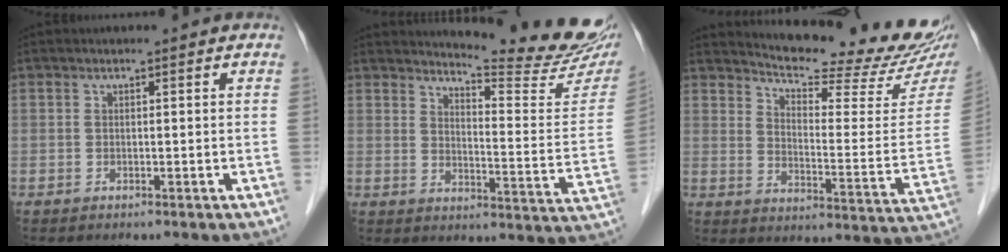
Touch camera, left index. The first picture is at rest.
{"total": 16.8, "force": [15.9, 0.1, 5.2], "torque": [-0.076, -0.104, 0.188]}
{"total": 20.4, "force": [19.0, 1.5, 7.3], "torque": [-0.109, -0.089, 0.236]}